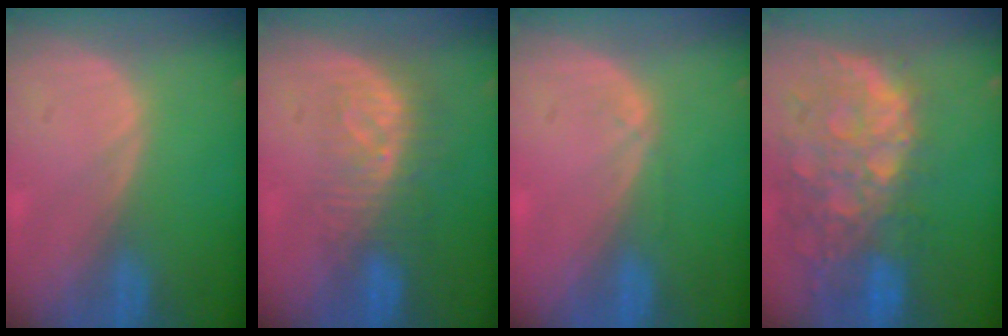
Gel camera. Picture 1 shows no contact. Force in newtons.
{"total": 8.3, "press": 7.3, "slide": 3.9}
{"total": 0.9, "press": 0.8, "slide": 0.2}
{"total": 13.5, "press": 11.0, "slide": 7.8}